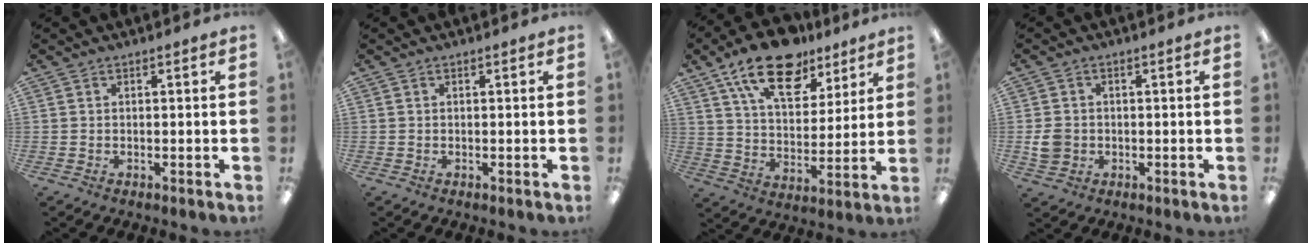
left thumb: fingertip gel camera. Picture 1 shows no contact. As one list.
[{"total": 0.0}, {"total": 18.0, "force": [12.3, 8.9, 9.6], "torque": [-0.160, -0.060, 0.215]}, {"total": 4.4, "force": [-0.5, 3.9, 2.0], "torque": [-0.033, 0.002, -0.008]}]